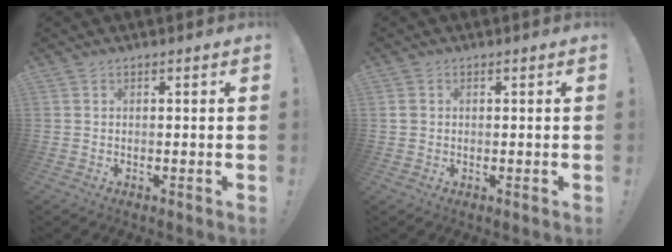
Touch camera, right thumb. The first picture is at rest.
{"total": 1.7, "force": [0.1, 1.6, 0.7], "torque": [-0.009, 0.004, 0.002]}